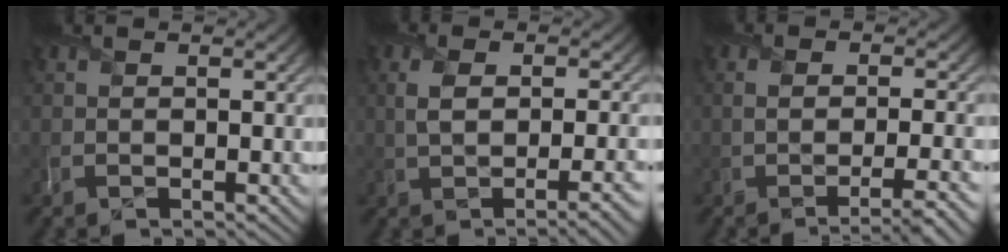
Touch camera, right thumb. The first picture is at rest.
{"total": 6.3, "force": [-0.3, 2.8, 5.6], "torque": [-0.070, 0.004, 0.004]}
{"total": 4.8, "force": [-1.3, 1.6, 4.3], "torque": [-0.060, -0.006, -0.014]}